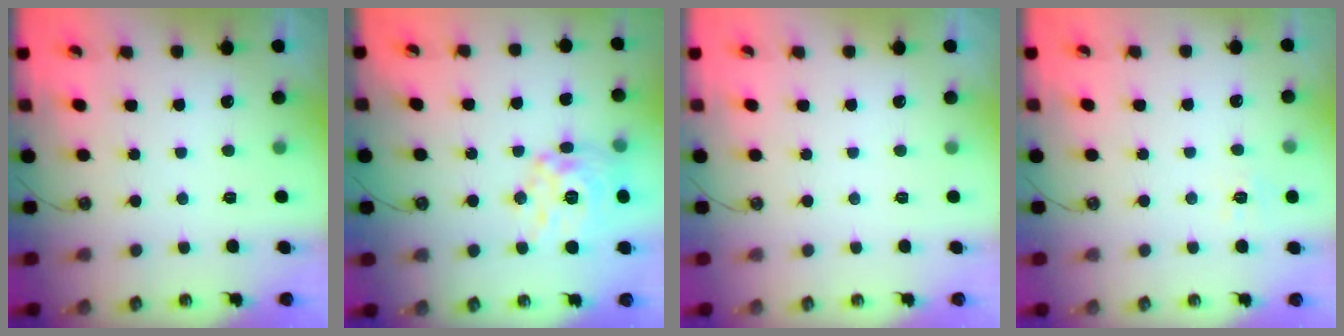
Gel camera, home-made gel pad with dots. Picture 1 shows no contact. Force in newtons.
{"total": 13.8, "press": 13.7, "slide": 1.2}
{"total": 0.0}
{"total": 6.7, "press": 6.6, "slide": 0.8}